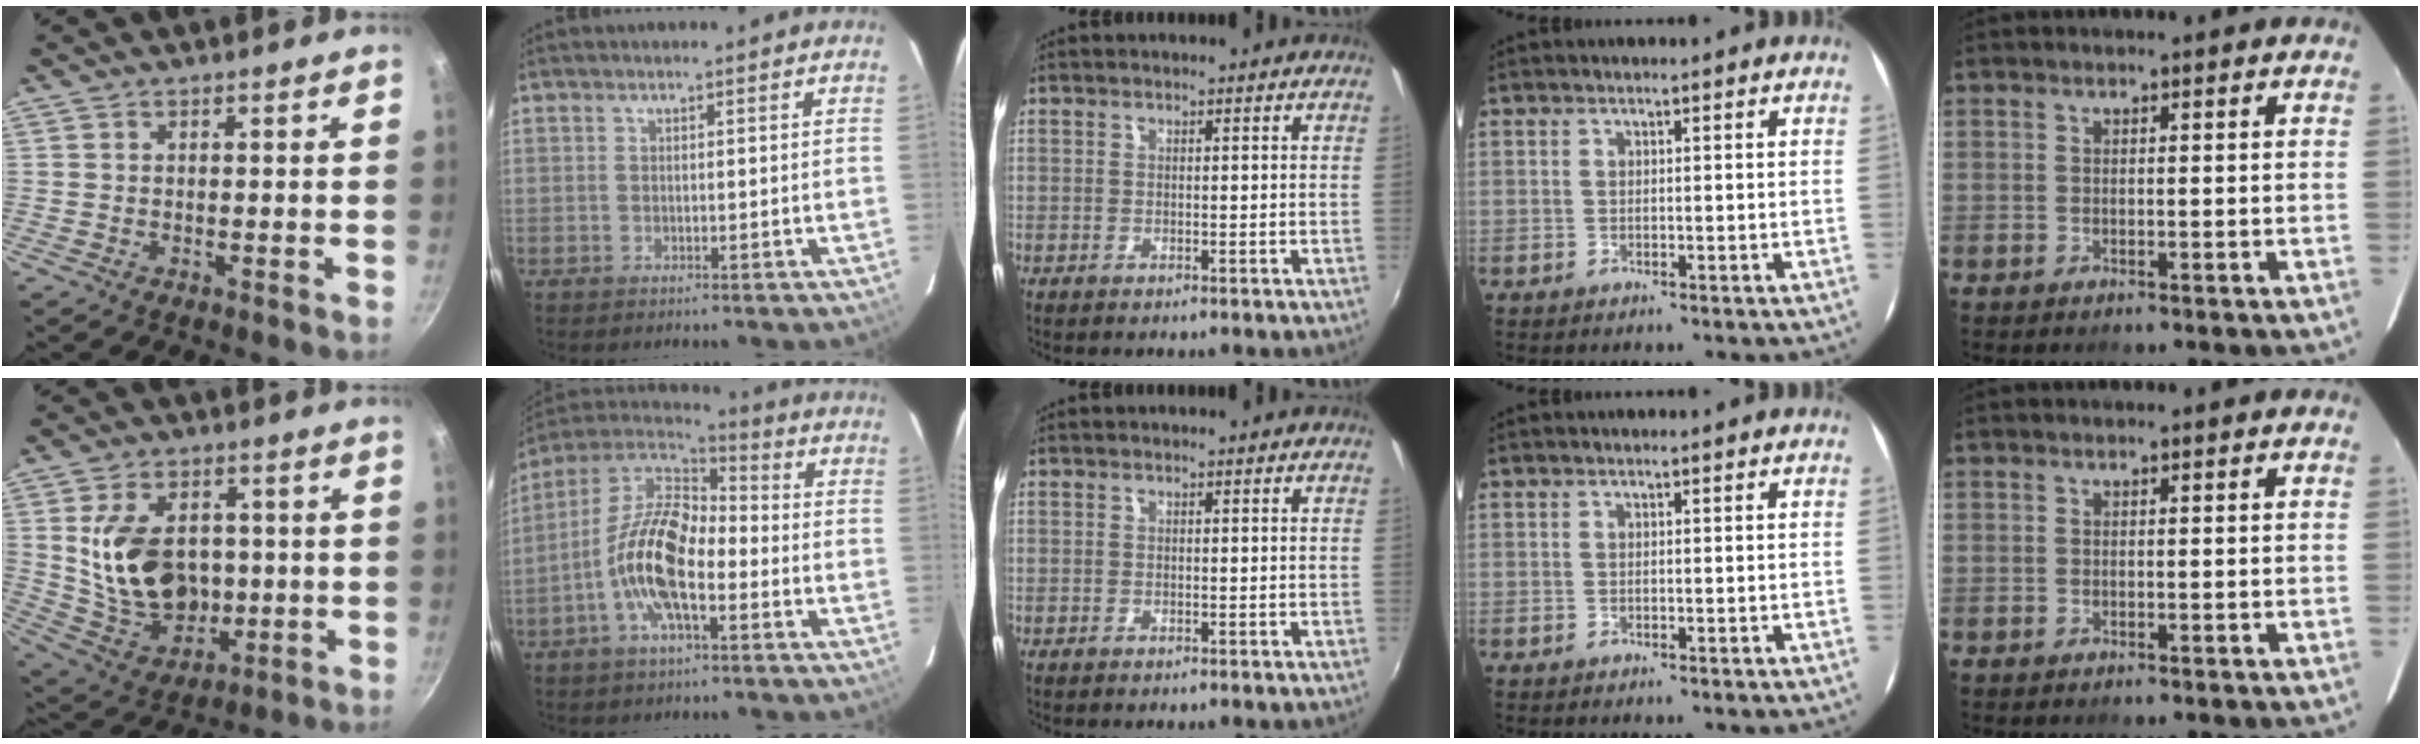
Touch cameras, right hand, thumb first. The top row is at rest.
{"thumb": {"total": 17.6, "force": [1.1, 12.6, 12.2], "torque": [-0.182, -0.004, 0.035]}, "index": {"total": 14.4, "force": [-4.6, 6.1, 12.2], "torque": [-0.244, 0.003, -0.096]}}